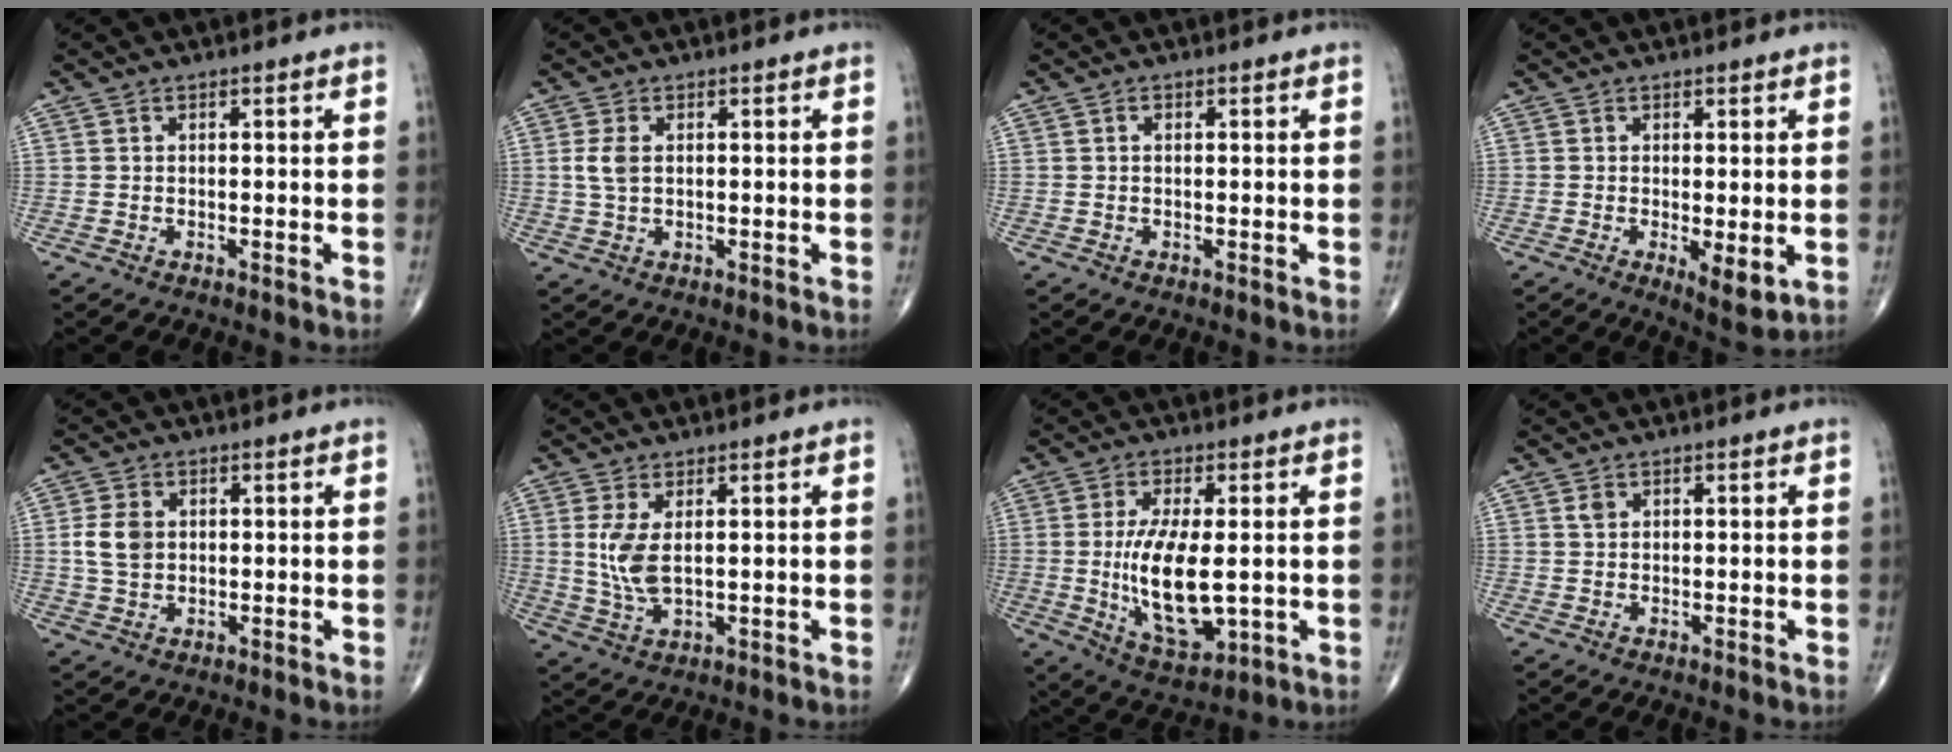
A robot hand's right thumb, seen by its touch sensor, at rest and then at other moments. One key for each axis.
{"total": 3.4, "fx": 0.5, "fy": 2.0, "fz": 2.7, "tx": -0.062, "ty": 0.002, "tz": 0.012}
{"total": 0.8, "fx": 0.3, "fy": 0.5, "fz": 0.5, "tx": -0.010, "ty": 0.001, "tz": 0.004}
{"total": 4.9, "fx": -0.8, "fy": 1.7, "fz": 4.5, "tx": -0.068, "ty": -0.018, "tz": -0.010}
{"total": 5.3, "fx": 0.6, "fy": 3.9, "fz": 3.6, "tx": -0.065, "ty": -0.001, "tz": 0.012}
{"total": 6.2, "fx": 1.1, "fy": 2.7, "fz": 5.5, "tx": -0.122, "ty": -0.011, "tz": 0.031}
{"total": 13.8, "fx": -0.7, "fy": 5.8, "fz": 12.5, "tx": -0.224, "ty": -0.021, "tz": 0.000}
{"total": 1.1, "fx": 0.5, "fy": 0.8, "fz": 0.6, "tx": -0.007, "ty": 0.000, "tz": 0.009}